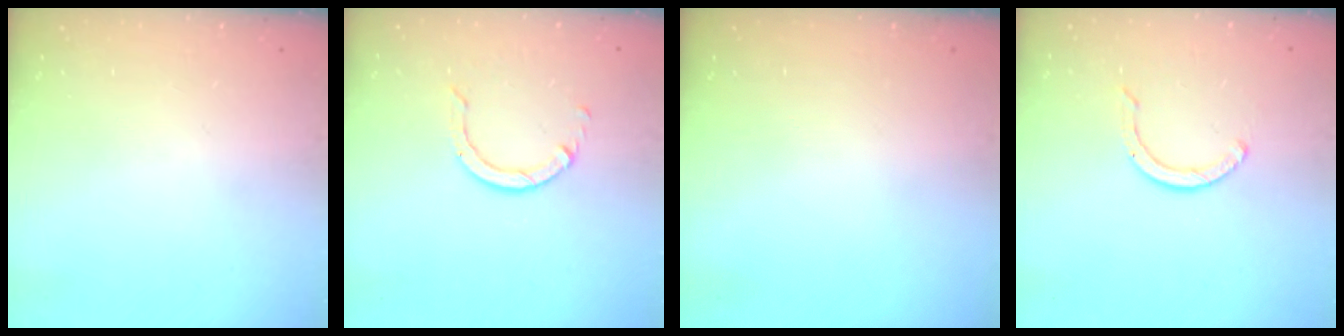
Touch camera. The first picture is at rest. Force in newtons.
{"total": 5.5, "press": 5.5, "slide": 0.5}
{"total": 0.0}
{"total": 3.8, "press": 3.8, "slide": 0.3}